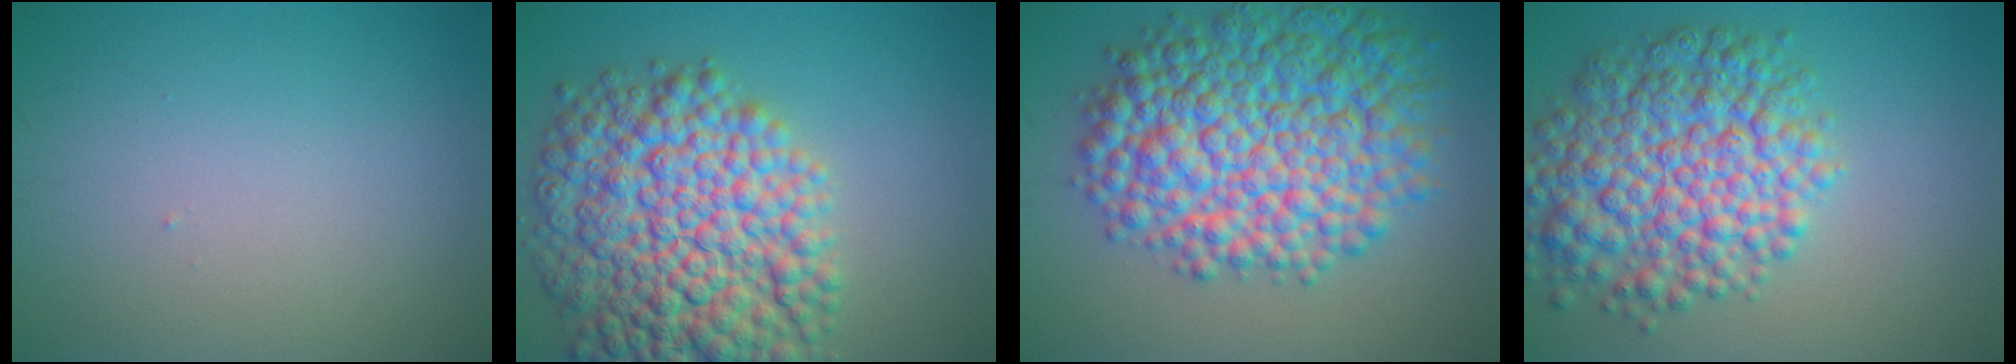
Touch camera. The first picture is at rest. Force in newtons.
{"total": 12.5, "press": 12.5, "slide": 0.3}
{"total": 12.2, "press": 12.2, "slide": 0.2}
{"total": 9.1, "press": 9.1, "slide": 0.3}